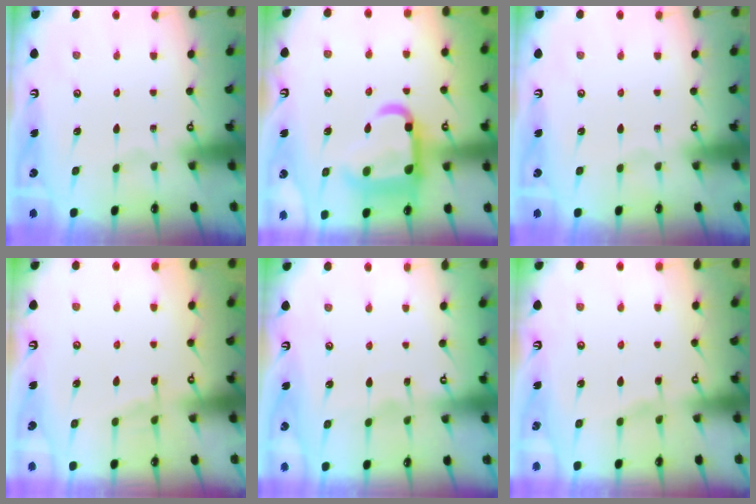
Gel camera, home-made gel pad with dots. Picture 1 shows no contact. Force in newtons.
{"total": 17.3, "press": 17.2, "slide": 1.9}
{"total": 0.0}
{"total": 3.5, "press": 3.4, "slide": 0.6}
{"total": 3.5, "press": 3.5, "slide": 0.3}
{"total": 1.7, "press": 1.7, "slide": 0.3}